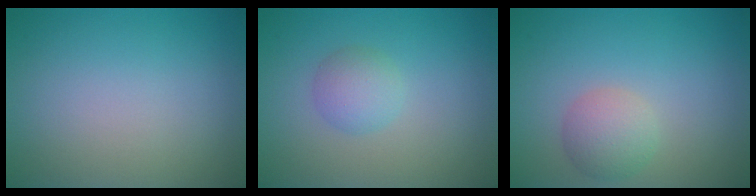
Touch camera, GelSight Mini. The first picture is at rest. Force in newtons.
{"total": 2.1, "press": 2.1, "slide": 0.1}
{"total": 2.7, "press": 2.7, "slide": 0.1}